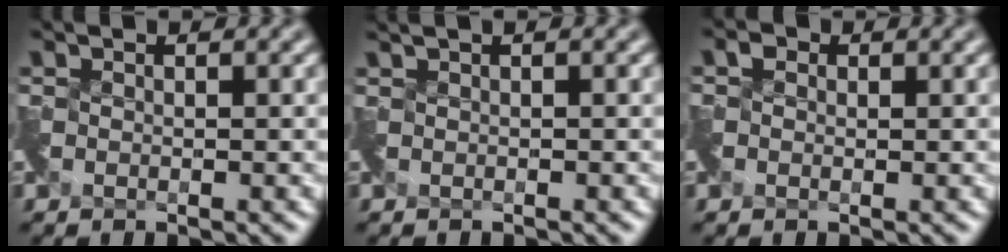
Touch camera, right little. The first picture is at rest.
{"total": 0.7, "force": [0.3, 0.3, 0.5], "torque": [-0.010, -0.004, 0.006]}
{"total": 1.1, "force": [-0.5, 0.4, -1.0], "torque": [0.017, -0.003, -0.005]}